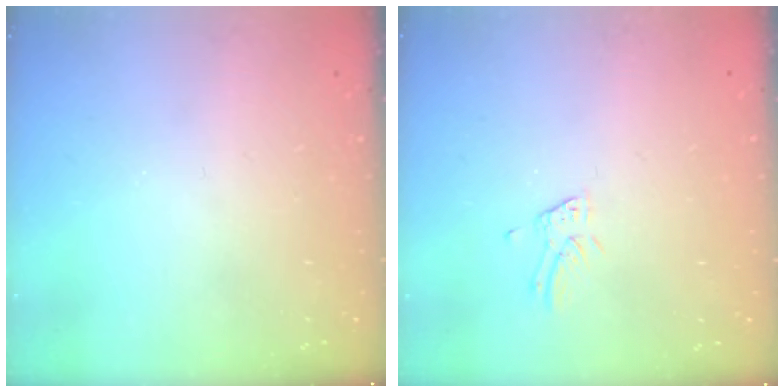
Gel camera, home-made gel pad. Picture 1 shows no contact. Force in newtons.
{"total": 2.4, "press": 2.4, "slide": 0.3}